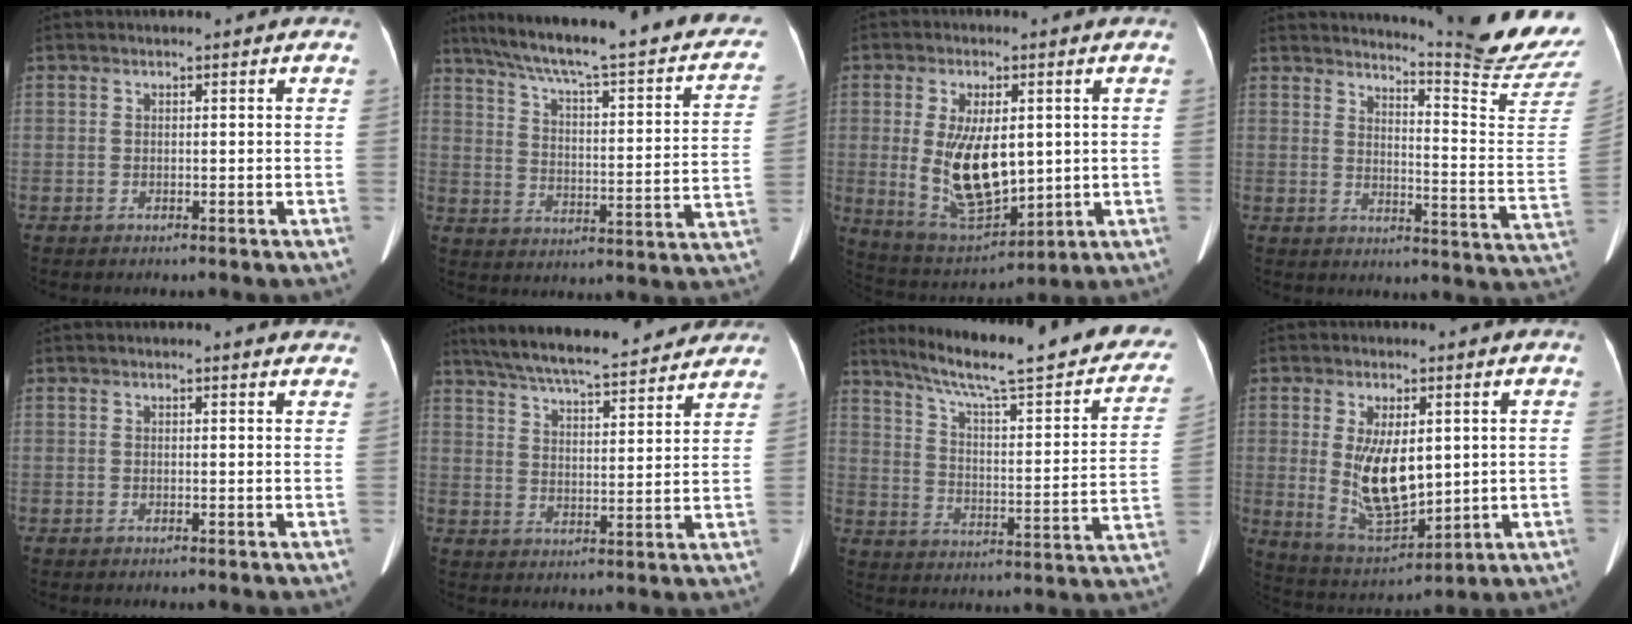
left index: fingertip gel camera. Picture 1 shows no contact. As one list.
[{"total": 29.0, "force": [22.8, 4.5, 17.3], "torque": [-0.258, -0.003, 0.290]}, {"total": 12.2, "force": [0.5, 5.3, 11.0], "torque": [-0.209, -0.009, 0.028]}, {"total": 15.8, "force": [15.0, -3.5, 3.6], "torque": [-0.058, -0.139, 0.177]}, {"total": 2.9, "force": [2.7, 0.4, 0.8], "torque": [-0.012, -0.005, 0.015]}, {"total": 22.8, "force": [20.1, 3.9, 10.1], "torque": [-0.171, 0.022, 0.275]}, {"total": 27.7, "force": [22.5, 3.4, 15.8], "torque": [-0.234, -0.031, 0.294]}, {"total": 10.7, "force": [1.2, 4.5, 9.6], "torque": [-0.181, -0.010, 0.037]}]